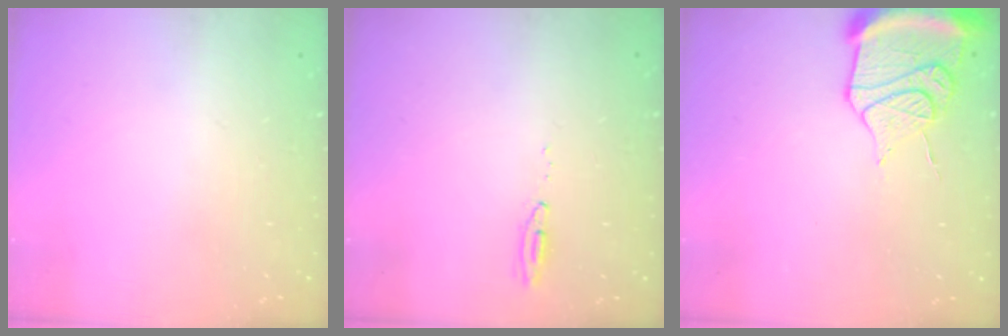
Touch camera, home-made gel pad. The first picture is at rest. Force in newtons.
{"total": 11.2, "press": 5.8, "slide": 9.6}
{"total": 15.7, "press": 14.5, "slide": 6.0}